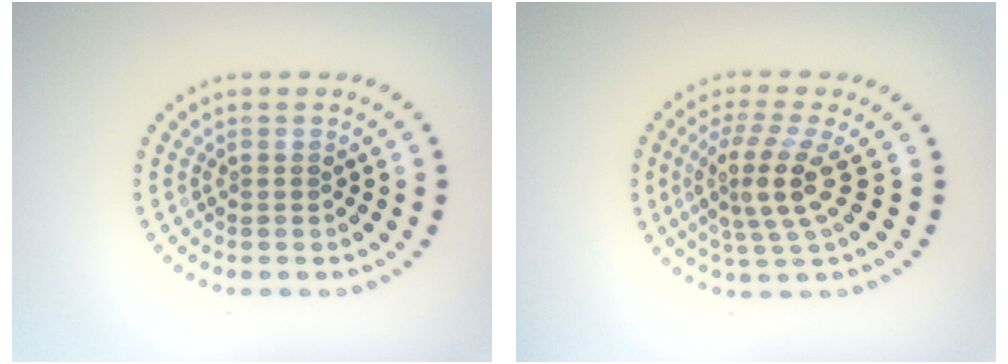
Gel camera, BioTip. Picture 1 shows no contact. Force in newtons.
{"total": 4.1, "press": 3.2, "slide": 2.6}